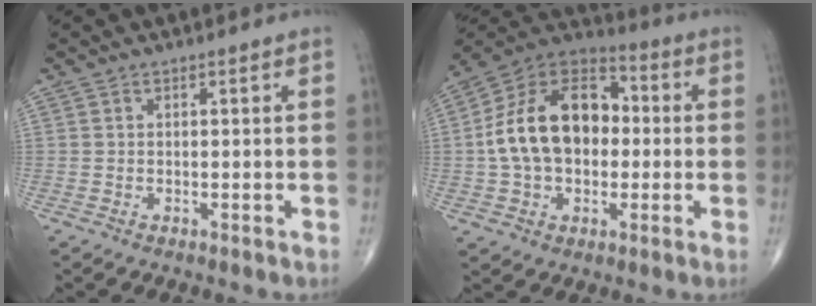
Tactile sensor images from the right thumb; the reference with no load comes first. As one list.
[{"total": 19.2, "force": [0.2, 12.9, 14.2], "torque": [-0.222, 0.033, -0.004]}]